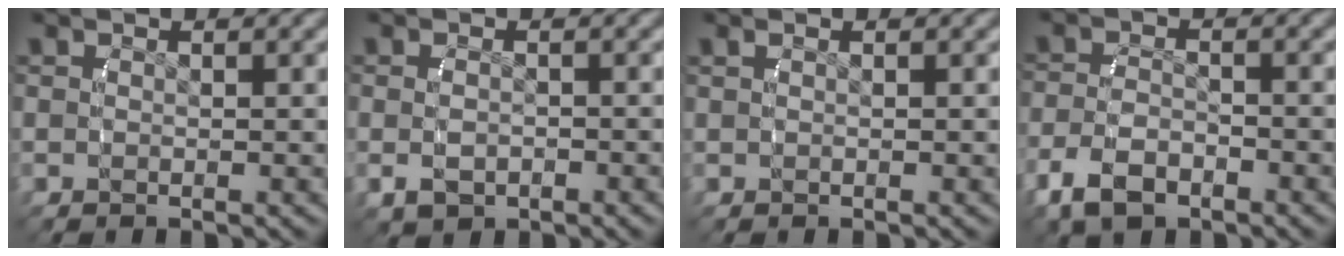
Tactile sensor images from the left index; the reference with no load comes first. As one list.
[{"total": 2.0, "force": [-0.8, 1.5, 1.2], "torque": [-0.033, -0.007, -0.007]}, {"total": 0.0}, {"total": 3.9, "force": [-2.1, 2.5, 2.3], "torque": [-0.054, -0.011, -0.026]}]